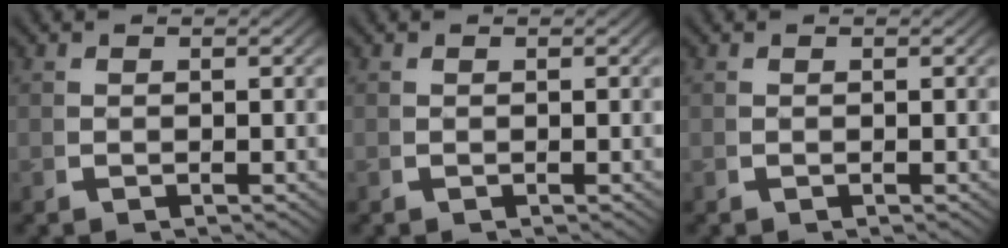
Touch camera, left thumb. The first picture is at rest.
{"total": 0.0}
{"total": 0.0}